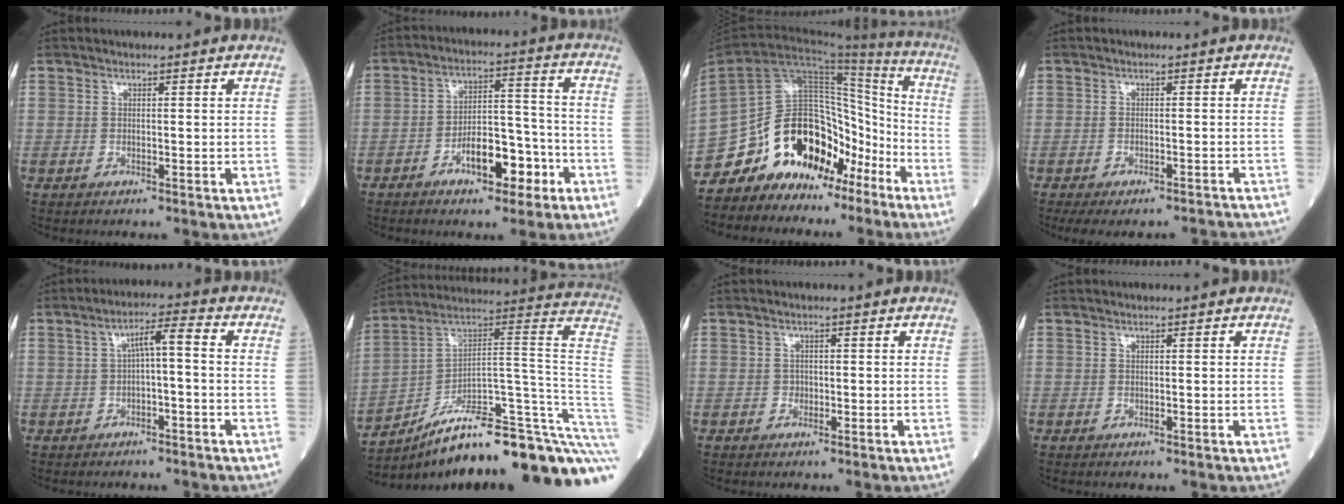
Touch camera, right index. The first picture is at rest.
{"total": 9.1, "force": [-4.6, 3.6, 7.0], "torque": [-0.115, 0.025, -0.071]}
{"total": 17.7, "force": [-12.9, 9.5, 7.5], "torque": [-0.137, 0.078, -0.218]}
{"total": 9.2, "force": [-8.3, 2.1, 3.2], "torque": [-0.041, 0.004, -0.099]}
{"total": 4.2, "force": [-0.2, 0.6, 4.2], "torque": [-0.066, 0.020, -0.003]}
{"total": 30.2, "force": [-21.2, 3.6, 21.2], "torque": [-0.169, 0.036, -0.305]}
{"total": 0.9, "force": [-0.4, 0.8, 0.2], "torque": [0.004, 0.005, -0.008]}
{"total": 0.0}